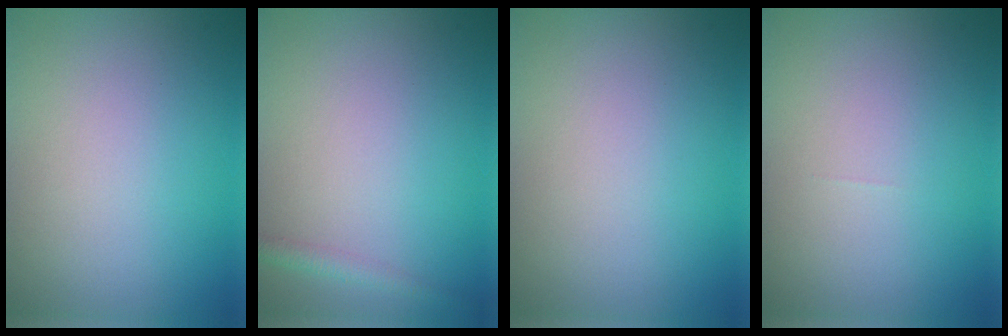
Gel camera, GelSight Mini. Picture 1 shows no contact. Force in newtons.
{"total": 1.5, "press": 1.5, "slide": 0.1}
{"total": 0.0}
{"total": 0.0}